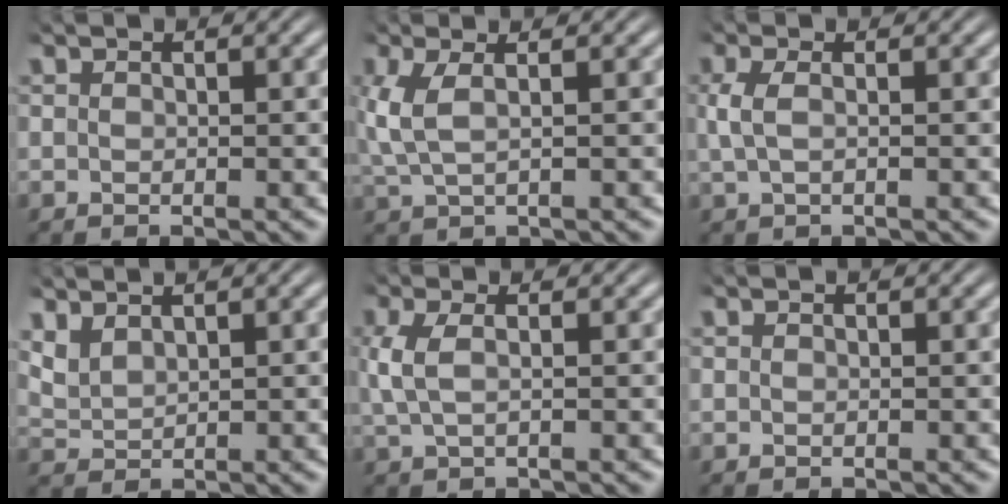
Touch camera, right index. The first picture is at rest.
{"total": 3.4, "force": [-0.2, 2.4, 2.4], "torque": [-0.077, -0.009, 0.002]}
{"total": 2.0, "force": [-0.6, 1.3, 1.4], "torque": [-0.048, -0.009, -0.005]}
{"total": 3.2, "force": [1.0, 2.9, 1.0], "torque": [-0.052, -0.014, 0.025]}
{"total": 2.4, "force": [-0.8, 1.5, 1.7], "torque": [-0.059, -0.012, -0.007]}
{"total": 0.0}